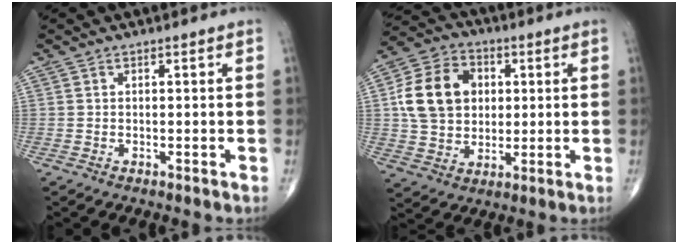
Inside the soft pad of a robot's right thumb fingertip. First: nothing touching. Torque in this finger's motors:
{"motor_torque": [0.75, 2.65, 0.90, -0.23, 0.10]}